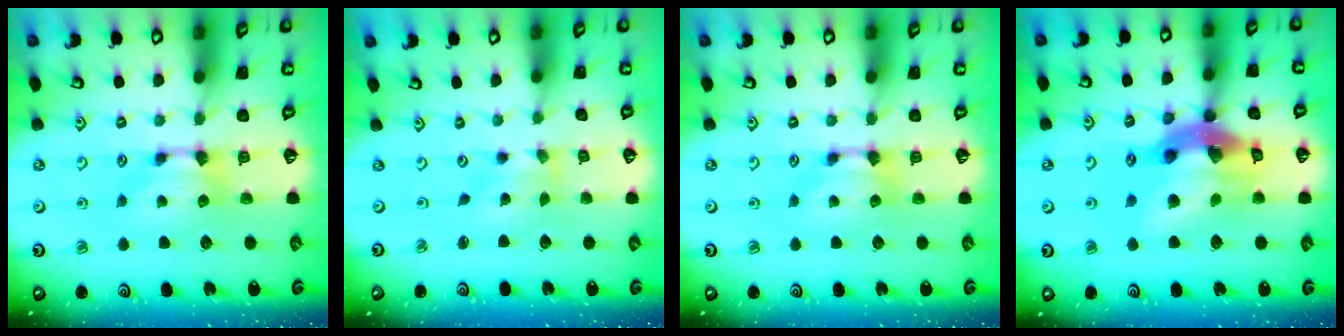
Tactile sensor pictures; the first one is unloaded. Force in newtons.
{"total": 1.6, "press": 0.9, "slide": 1.4}
{"total": 0.0}
{"total": 13.8, "press": 13.5, "slide": 2.9}